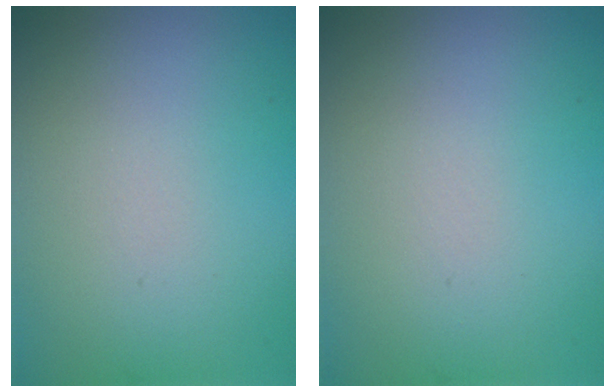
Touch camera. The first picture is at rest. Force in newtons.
{"total": 0.0}